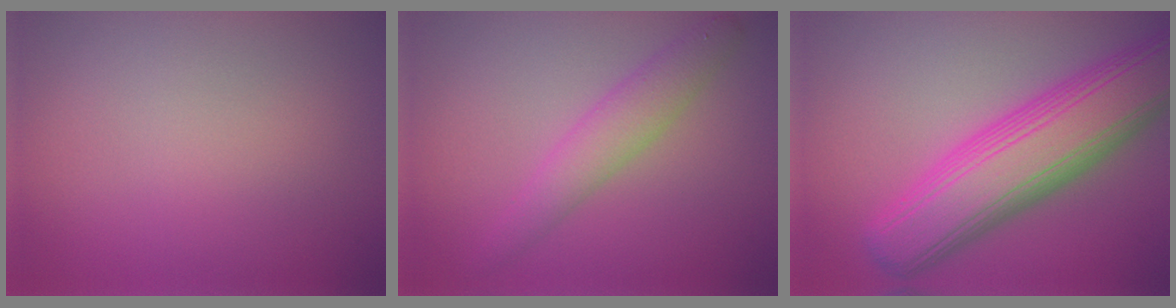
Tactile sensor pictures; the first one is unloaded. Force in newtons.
{"total": 3.1, "press": 3.1, "slide": 0.1}
{"total": 10.4, "press": 10.4, "slide": 0.3}